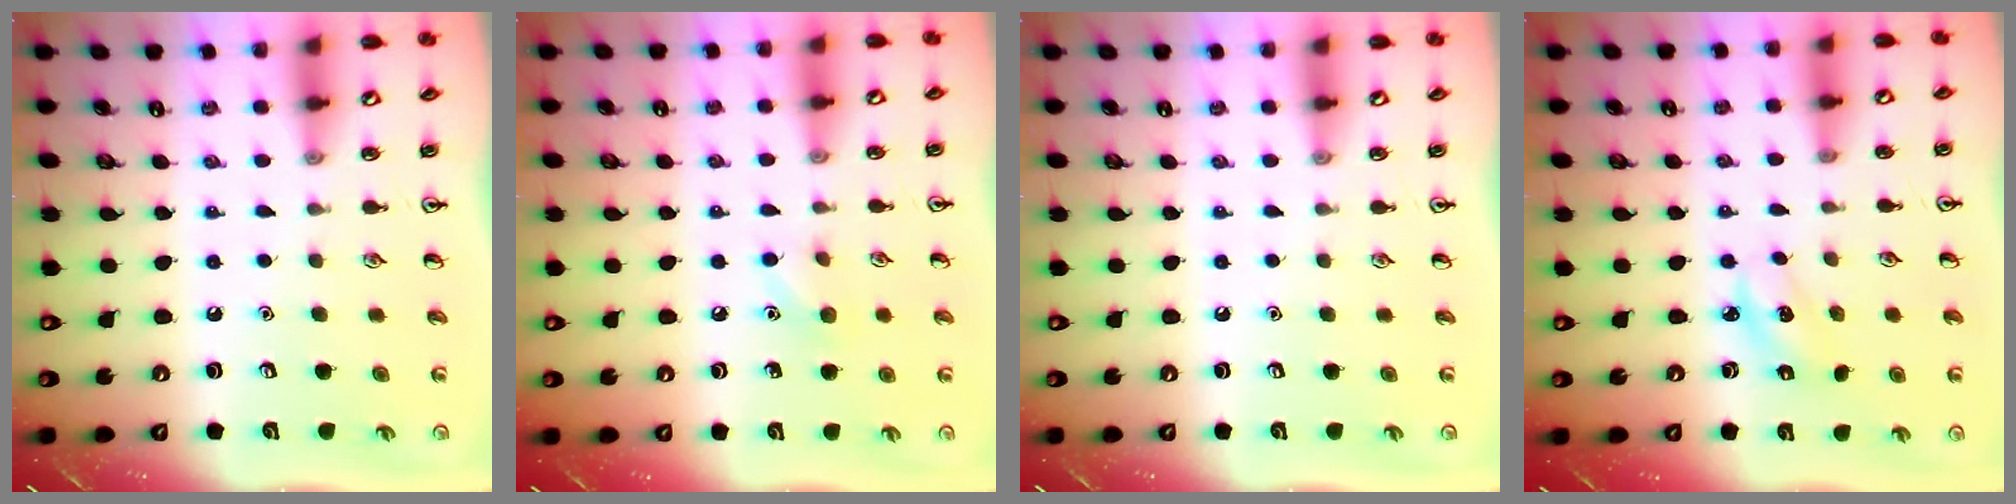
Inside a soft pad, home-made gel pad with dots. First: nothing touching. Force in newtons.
{"total": 6.9, "press": 6.6, "slide": 2.1}
{"total": 0.0}
{"total": 2.6, "press": 2.5, "slide": 0.6}